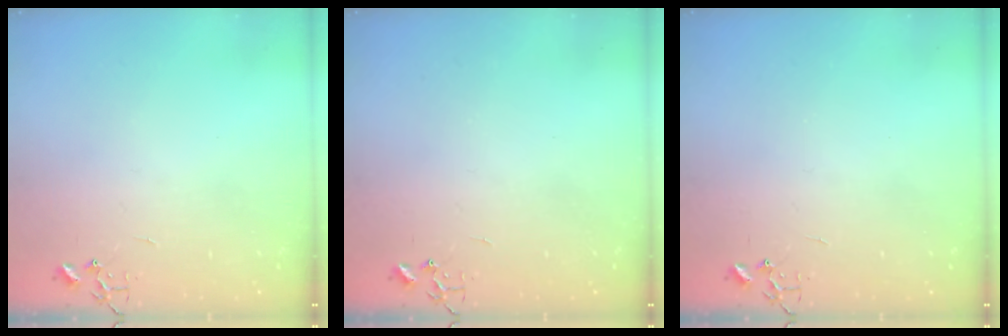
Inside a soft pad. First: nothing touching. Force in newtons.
{"total": 0.0}
{"total": 0.0}